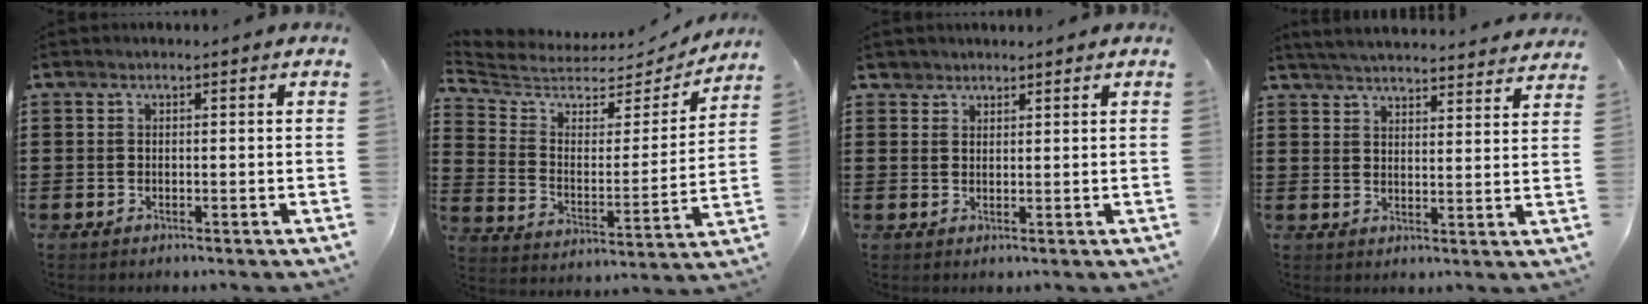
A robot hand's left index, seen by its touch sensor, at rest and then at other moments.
{"total": 5.4, "force": [4.7, 2.3, 1.3], "torque": [-0.058, -0.035, 0.076]}
{"total": 1.7, "force": [1.5, 0.9, 0.0], "torque": [-0.006, 0.003, 0.030]}
{"total": 4.5, "force": [4.5, -0.3, 0.7], "torque": [-0.030, -0.025, 0.079]}